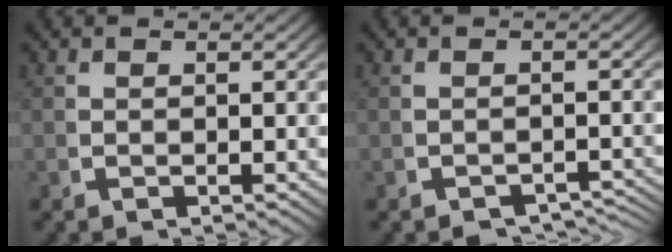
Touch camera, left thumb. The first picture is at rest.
{"total": 3.5, "force": [-3.1, 1.0, 1.1], "torque": [-0.008, -0.009, -0.043]}